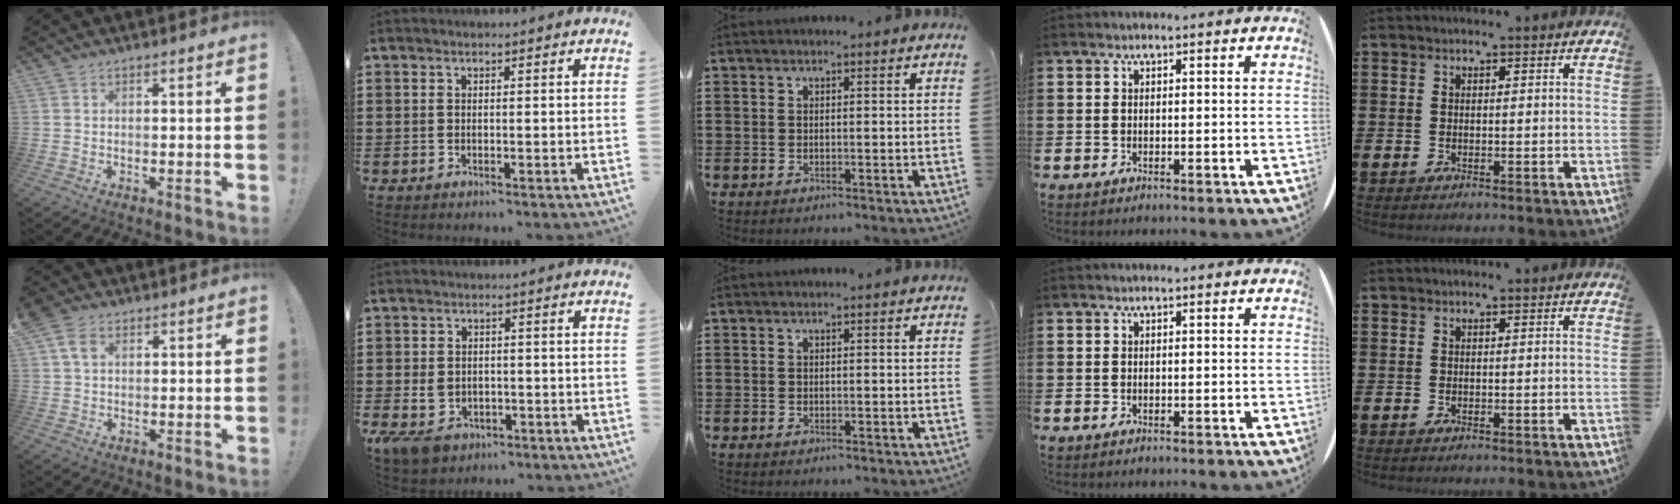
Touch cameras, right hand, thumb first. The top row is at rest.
{"thumb": {"total": 6.3, "force": [3.0, 4.1, 3.8], "torque": [-0.063, -0.002, 0.059]}, "index": {"total": 3.2, "force": [-1.6, 2.3, 1.7], "torque": [-0.056, -0.007, -0.037]}}